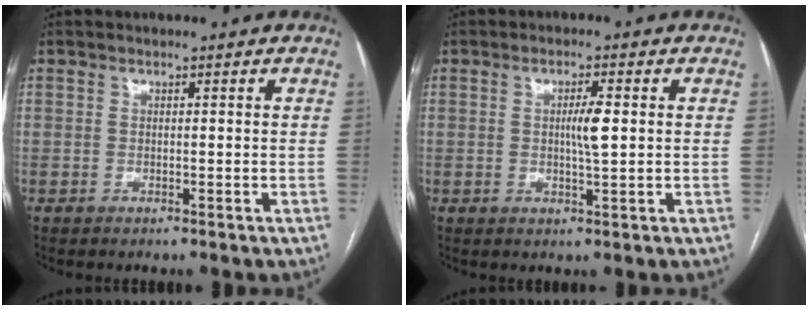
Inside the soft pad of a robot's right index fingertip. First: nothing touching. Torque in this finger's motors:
{"motor_torque": [0.81, 0.08, 0.11, 0.08]}